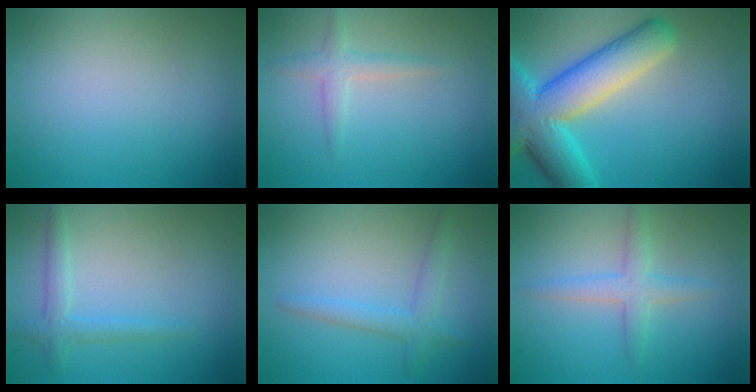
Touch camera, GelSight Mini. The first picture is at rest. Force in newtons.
{"total": 1.7, "press": 1.7, "slide": 0.1}
{"total": 10.1, "press": 10.1, "slide": 0.4}
{"total": 1.9, "press": 1.9, "slide": 0.1}
{"total": 1.3, "press": 1.3, "slide": 0.1}
{"total": 2.4, "press": 2.4, "slide": 0.0}